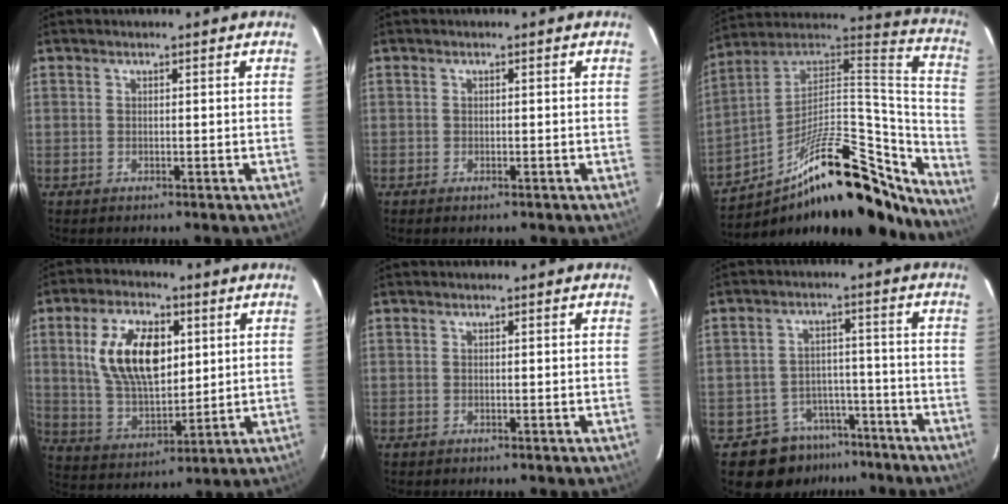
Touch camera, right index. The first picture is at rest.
{"total": 0.8, "force": [-0.6, 0.4, 0.4], "torque": [-0.007, -0.003, -0.011]}
{"total": 30.4, "force": [-20.8, 10.8, 19.4], "torque": [-0.276, 0.028, -0.314]}
{"total": 15.5, "force": [4.1, 8.3, 12.4], "torque": [-0.233, 0.011, 0.088]}
{"total": 0.0}
{"total": 8.2, "force": [-5.9, 5.6, 1.0], "torque": [-0.025, 0.032, -0.077]}